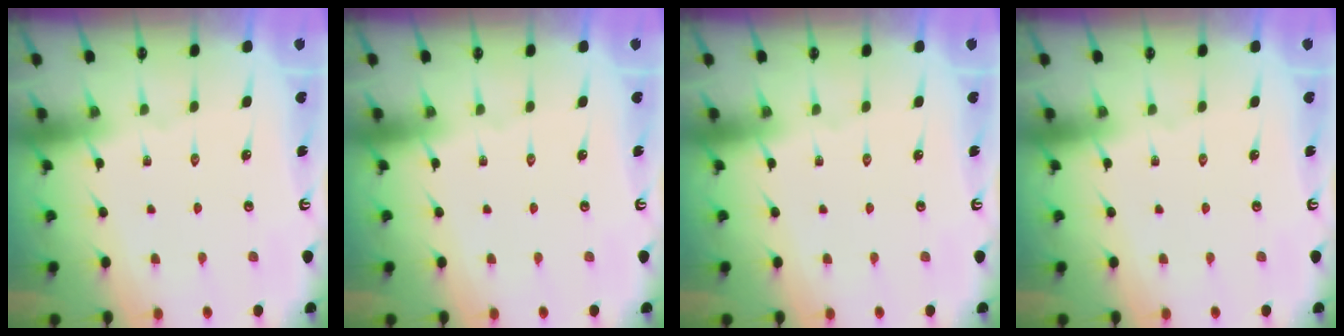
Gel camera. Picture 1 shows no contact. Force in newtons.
{"total": 0.0}
{"total": 0.0}
{"total": 0.0}